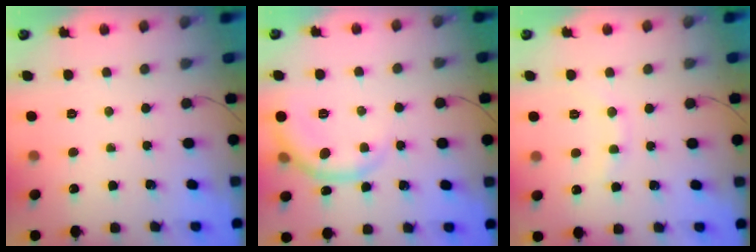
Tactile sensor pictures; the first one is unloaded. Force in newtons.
{"total": 7.4, "press": 7.4, "slide": 0.8}
{"total": 6.5, "press": 6.3, "slide": 1.5}